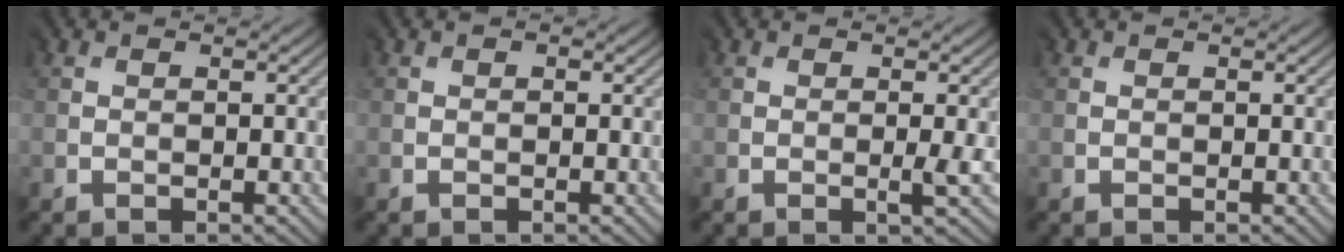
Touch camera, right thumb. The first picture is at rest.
{"total": 0.0}
{"total": 1.1, "force": [-0.2, -0.4, 1.0], "torque": [-0.022, -0.001, -0.002]}
{"total": 0.0}